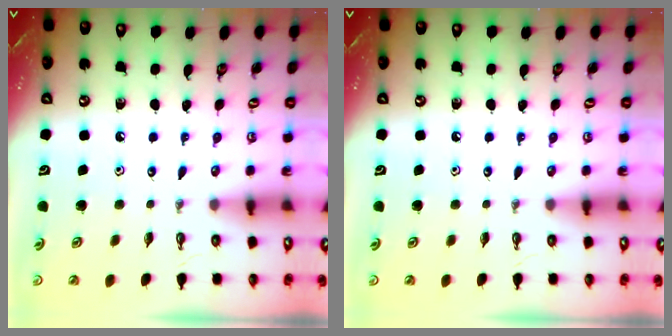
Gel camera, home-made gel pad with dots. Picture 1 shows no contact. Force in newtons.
{"total": 0.0}